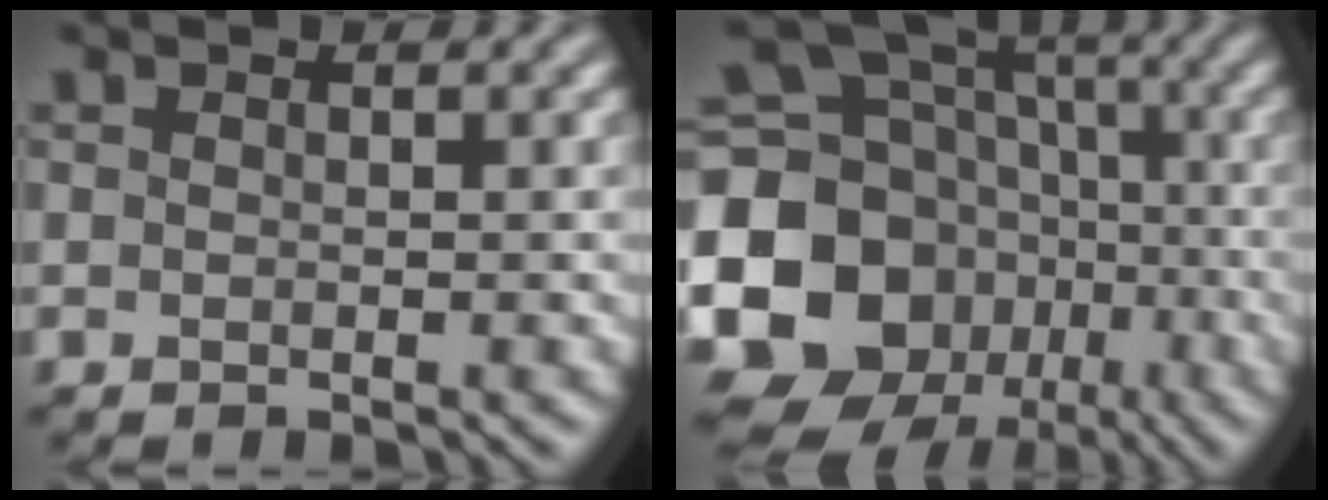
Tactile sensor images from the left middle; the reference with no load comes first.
{"total": 18.0, "force": [-4.4, 15.9, 7.2], "torque": [-0.175, -0.003, -0.099]}